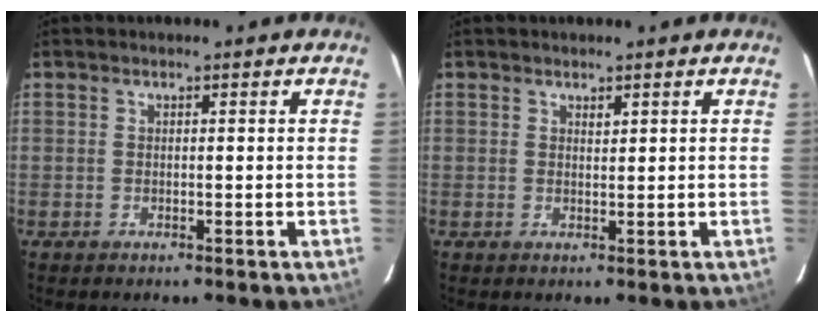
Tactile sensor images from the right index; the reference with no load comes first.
{"total": 0.7, "force": [0.5, 0.2, 0.4], "torque": [-0.009, -0.002, 0.010]}